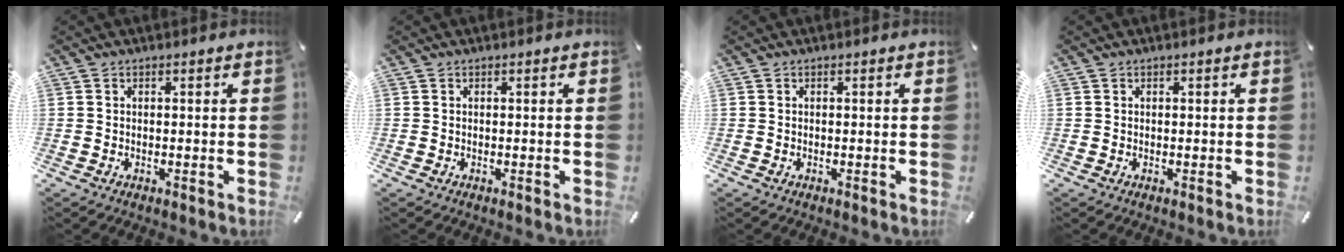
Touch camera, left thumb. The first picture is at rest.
{"total": 0.0}
{"total": 0.0}
{"total": 0.0}